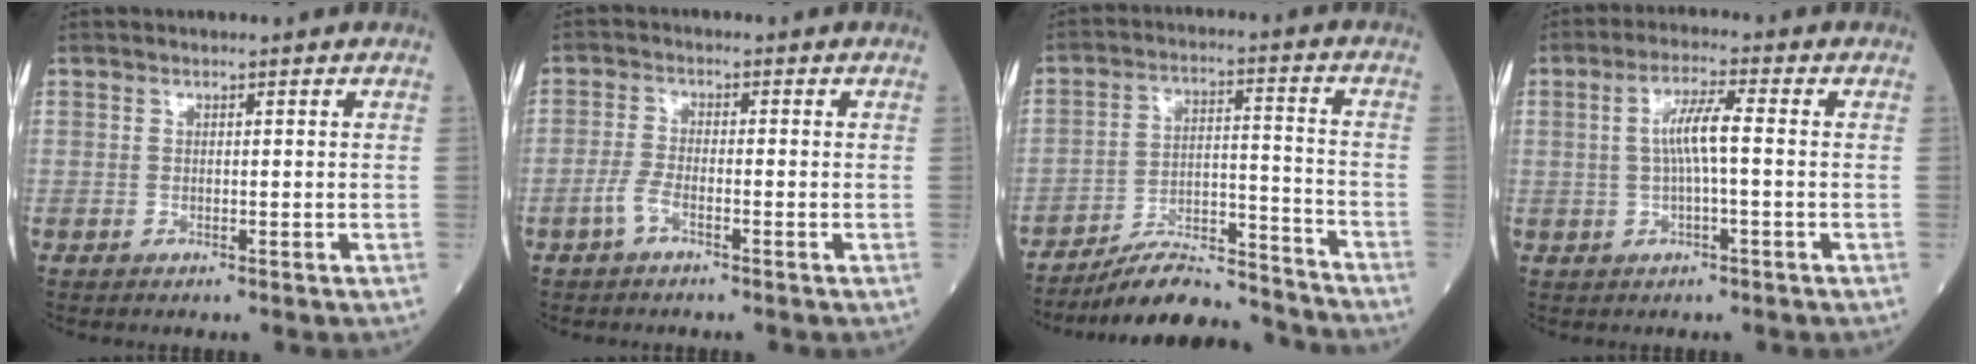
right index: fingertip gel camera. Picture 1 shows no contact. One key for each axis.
{"total": 2.8, "fx": -1.6, "fy": 0.7, "fz": 2.1, "tx": -0.048, "ty": 0.001, "tz": -0.037}
{"total": 13.5, "fx": -13.0, "fy": 1.4, "fz": 3.6, "tx": -0.056, "ty": 0.027, "tz": -0.213}
{"total": 5.2, "fx": 0.2, "fy": 0.3, "fz": 5.2, "tx": -0.100, "ty": 0.011, "tz": 0.002}